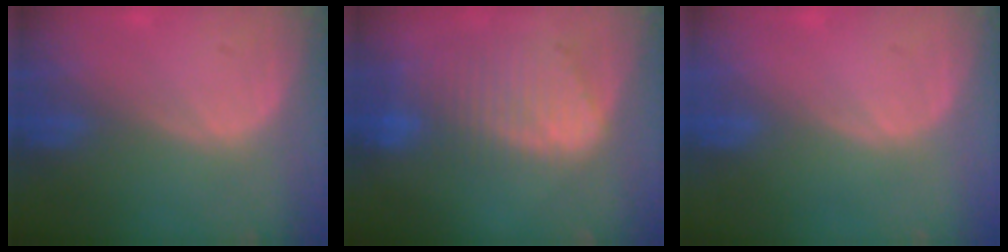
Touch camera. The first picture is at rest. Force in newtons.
{"total": 10.0, "press": 8.5, "slide": 5.2}
{"total": 0.0}